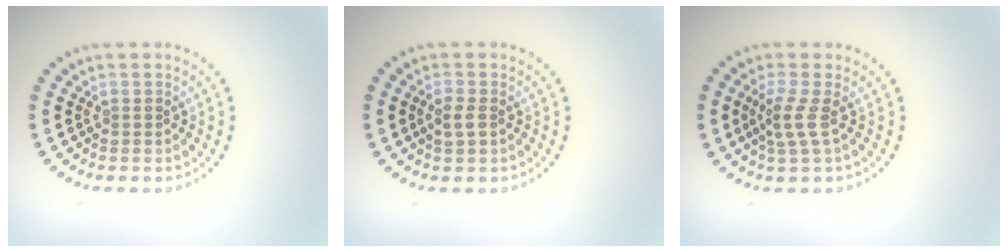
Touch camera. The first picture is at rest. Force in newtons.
{"total": 1.4, "press": 1.4, "slide": 0.2}
{"total": 2.2, "press": 1.6, "slide": 1.5}